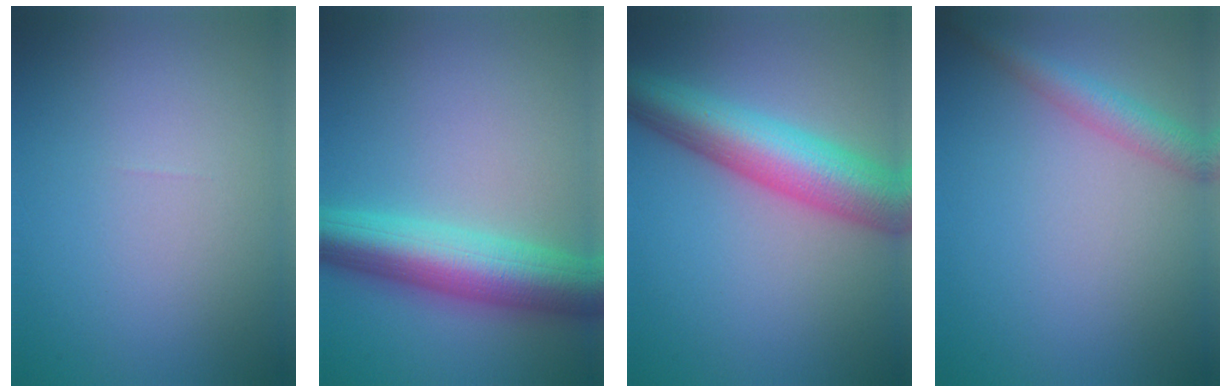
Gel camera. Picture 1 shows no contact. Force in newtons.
{"total": 8.0, "press": 8.0, "slide": 0.1}
{"total": 8.2, "press": 8.2, "slide": 0.3}
{"total": 2.8, "press": 2.8, "slide": 0.1}